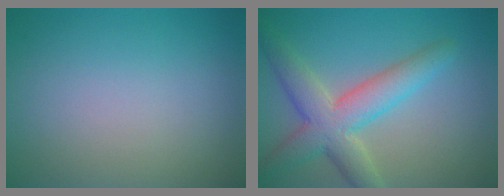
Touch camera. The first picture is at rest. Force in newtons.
{"total": 6.1, "press": 6.1, "slide": 0.4}